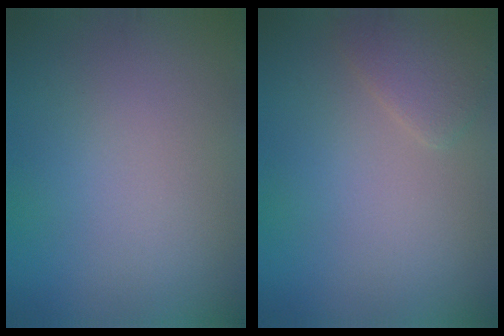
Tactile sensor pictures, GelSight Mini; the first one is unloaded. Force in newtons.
{"total": 1.8, "press": 1.8, "slide": 0.1}